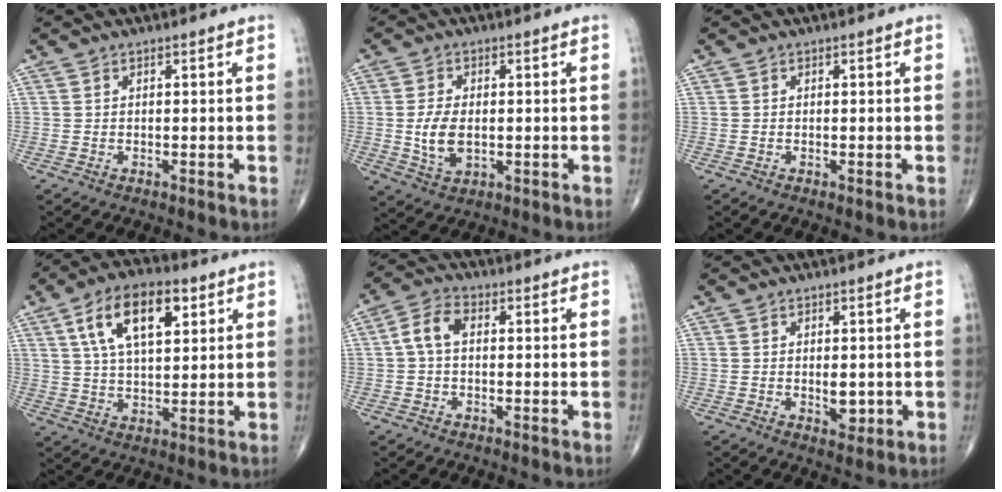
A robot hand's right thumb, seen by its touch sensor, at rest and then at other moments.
{"total": 6.7, "force": [-0.3, 4.0, 5.4], "torque": [-0.104, -0.007, -0.001]}
{"total": 0.0}
{"total": 13.6, "force": [5.5, 6.6, 10.6], "torque": [-0.170, -0.004, 0.095]}
{"total": 5.3, "force": [0.2, 3.4, 4.0], "torque": [-0.076, 0.017, -0.005]}
{"total": 3.7, "force": [-0.3, 2.1, 3.0], "torque": [-0.030, -0.005, 0.000]}